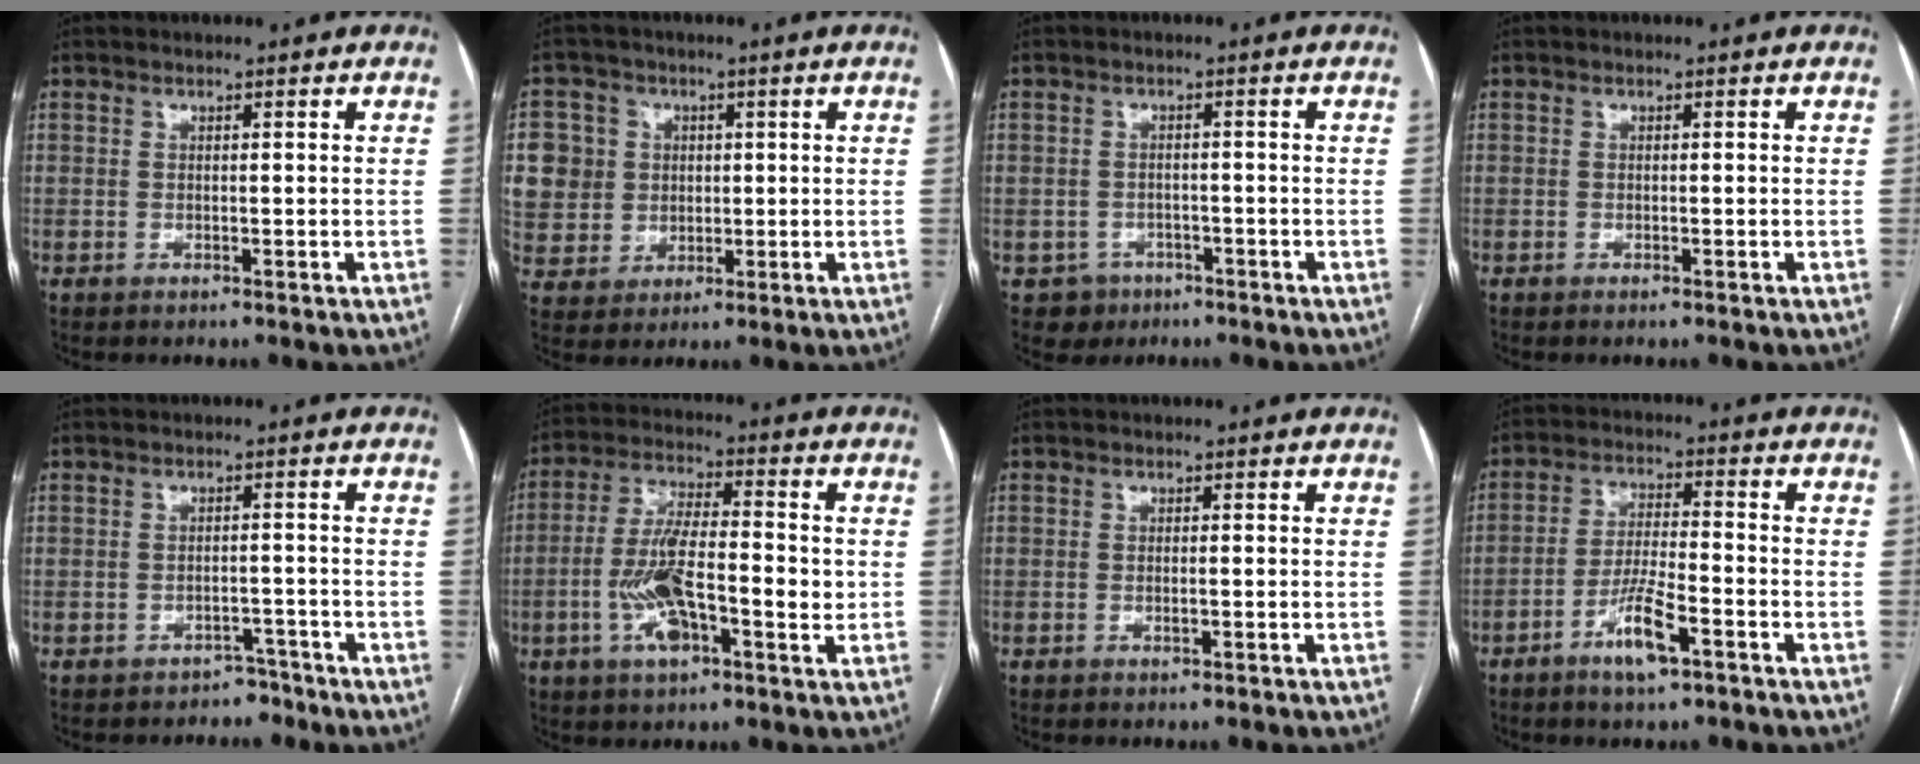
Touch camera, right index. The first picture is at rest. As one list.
[{"total": 12.3, "force": [2.1, 11.8, 2.9], "torque": [-0.096, 0.041, 0.058]}, {"total": 3.6, "force": [-1.8, 3.2, -0.1], "torque": [0.008, 0.013, -0.022]}, {"total": 0.5, "force": [-0.4, 0.0, 0.3], "torque": [-0.008, -0.001, -0.006]}, {"total": 2.7, "force": [-2.2, 1.6, -0.4], "torque": [0.005, 0.011, -0.028]}, {"total": 11.7, "force": [-2.1, 3.7, 10.9], "torque": [-0.223, 0.013, -0.037]}, {"total": 0.7, "force": [-0.2, 0.1, 0.6], "torque": [-0.013, -0.001, 0.000]}, {"total": 7.3, "force": [-4.1, 1.0, 6.0], "torque": [-0.120, -0.004, -0.073]}]